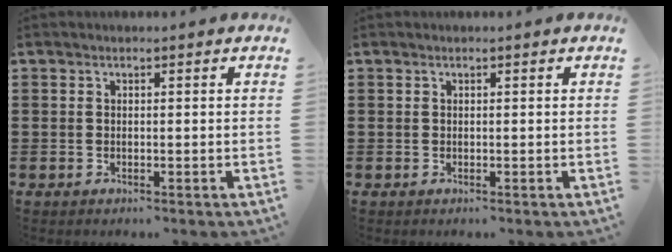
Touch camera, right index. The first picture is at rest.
{"total": 0.0}